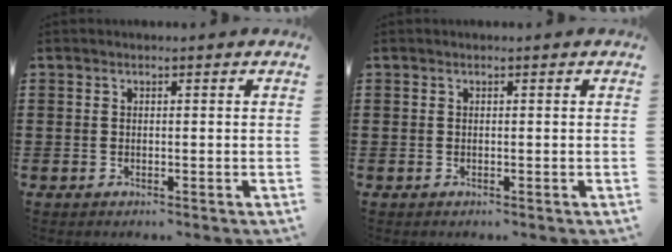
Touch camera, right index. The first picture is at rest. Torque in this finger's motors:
{"motor_torque": [0.00, 0.00, 0.00, 0.00]}